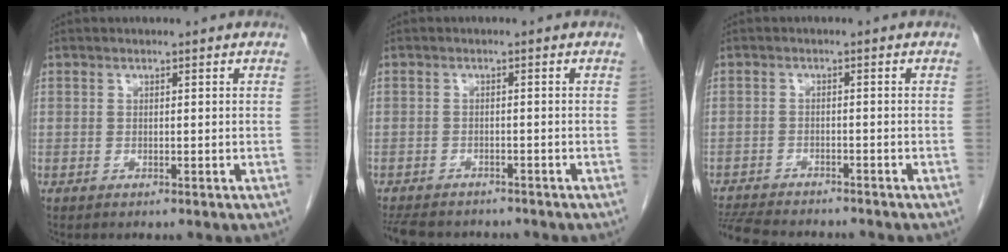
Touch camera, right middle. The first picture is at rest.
{"total": 9.3, "force": [-8.2, 3.3, 3.1], "torque": [-0.062, -0.005, -0.113]}
{"total": 10.7, "force": [-9.7, 2.1, 4.0], "torque": [-0.076, -0.009, -0.146]}